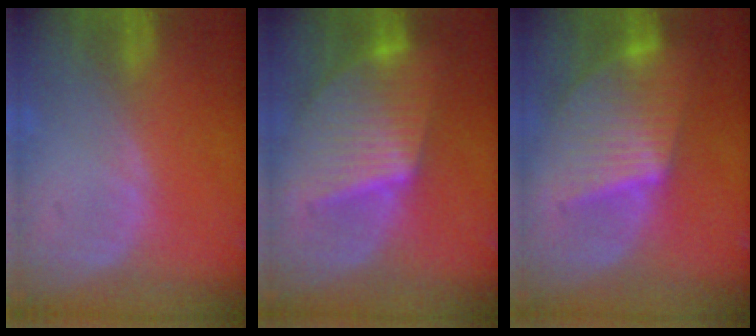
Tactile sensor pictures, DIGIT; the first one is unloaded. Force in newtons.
{"total": 9.7, "press": 9.6, "slide": 0.6}
{"total": 9.3, "press": 9.3, "slide": 0.6}